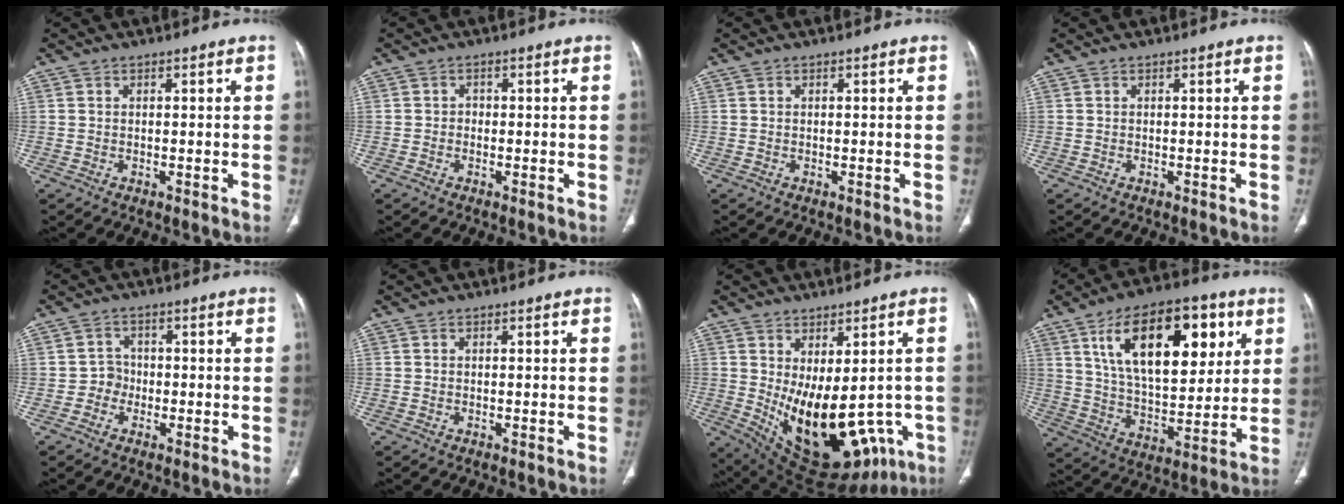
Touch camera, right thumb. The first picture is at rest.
{"total": 1.0, "force": [-0.3, 0.8, 0.4], "torque": [0.002, 0.004, -0.010]}
{"total": 0.0}
{"total": 0.0}
{"total": 2.7, "force": [-1.0, 2.4, 0.5], "torque": [0.008, 0.013, -0.028]}
{"total": 0.0}
{"total": 20.6, "force": [-4.4, 11.0, 16.8], "torque": [-0.225, -0.019, -0.028]}
{"total": 23.8, "force": [8.6, 12.6, 18.3], "torque": [-0.249, -0.013, 0.137]}